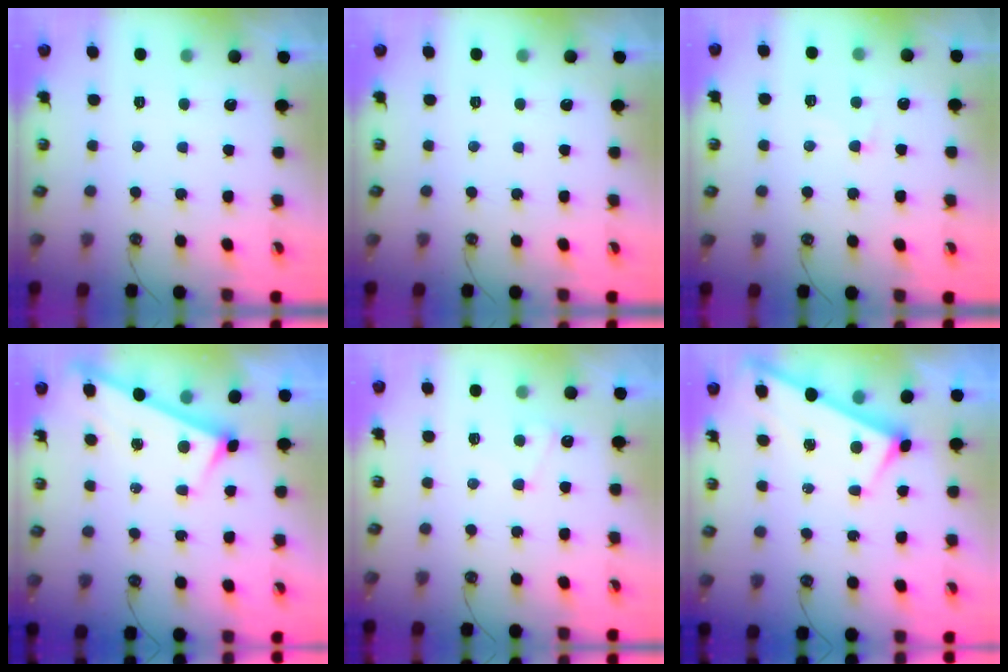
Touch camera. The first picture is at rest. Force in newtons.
{"total": 0.0}
{"total": 0.9, "press": 0.5, "slide": 0.8}
{"total": 3.1, "press": 3.1, "slide": 0.2}
{"total": 2.5, "press": 2.4, "slide": 0.4}
{"total": 3.0, "press": 3.0, "slide": 0.0}